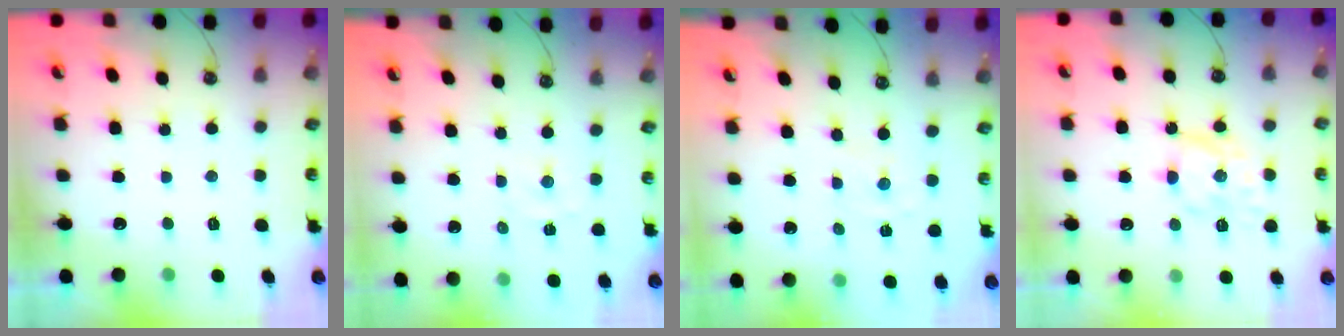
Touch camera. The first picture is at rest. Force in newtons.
{"total": 5.6, "press": 5.5, "slide": 0.4}
{"total": 0.0}
{"total": 9.5, "press": 9.5, "slide": 0.5}